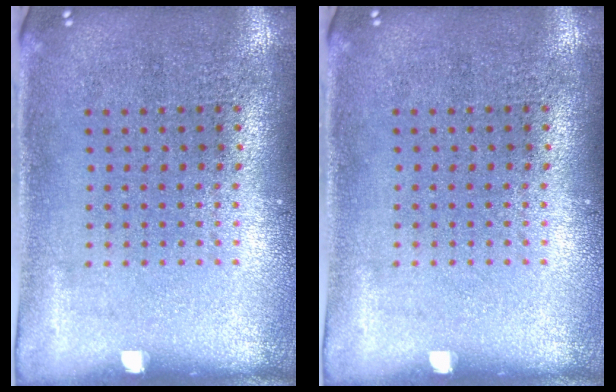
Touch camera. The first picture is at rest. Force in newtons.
{"total": 0.0}